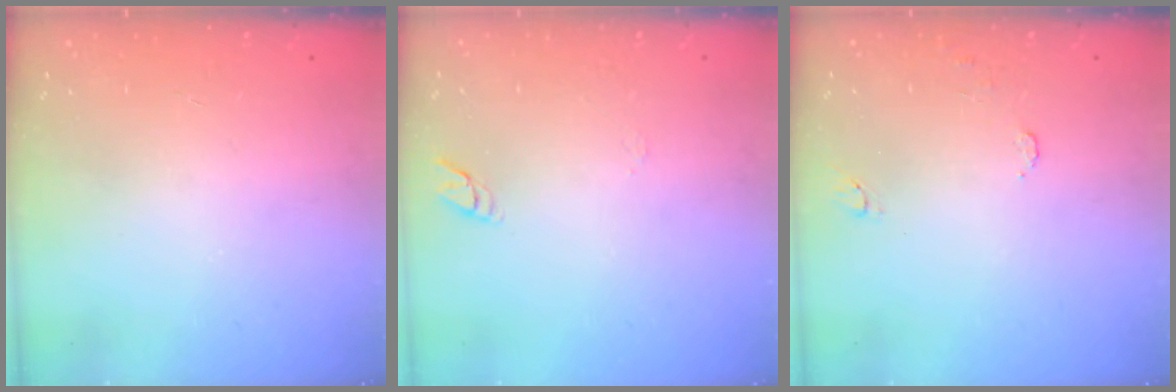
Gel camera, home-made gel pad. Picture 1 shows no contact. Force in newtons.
{"total": 6.6, "press": 6.6, "slide": 0.5}
{"total": 6.1, "press": 6.1, "slide": 0.5}